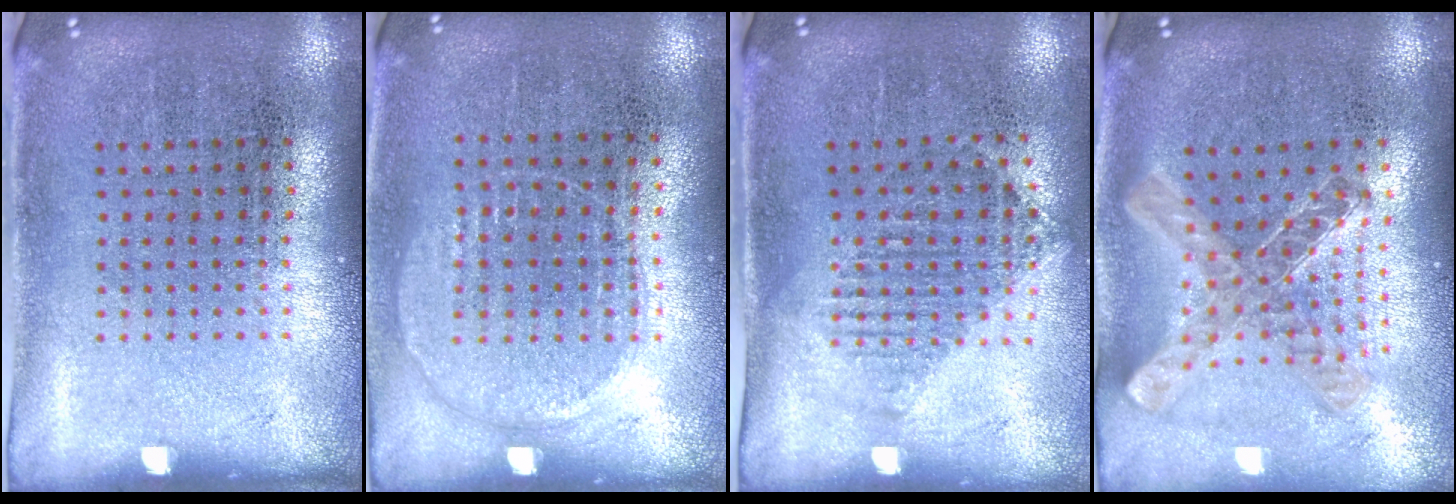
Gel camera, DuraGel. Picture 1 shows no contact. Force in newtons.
{"total": 0.9, "press": 0.8, "slide": 0.4}
{"total": 1.0, "press": 0.9, "slide": 0.4}
{"total": 1.1, "press": 1.0, "slide": 0.3}